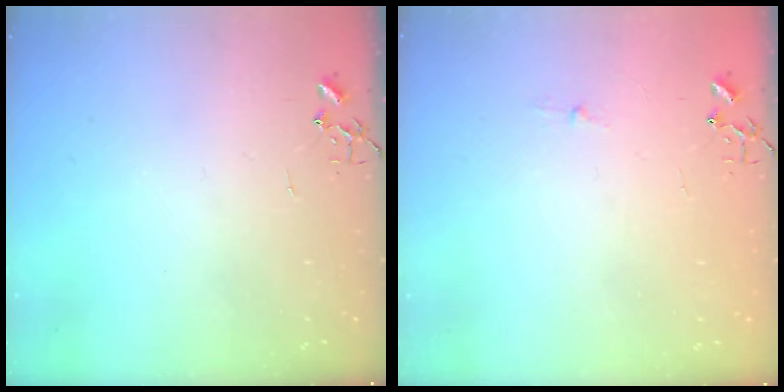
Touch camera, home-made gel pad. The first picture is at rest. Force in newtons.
{"total": 2.6, "press": 2.5, "slide": 0.4}